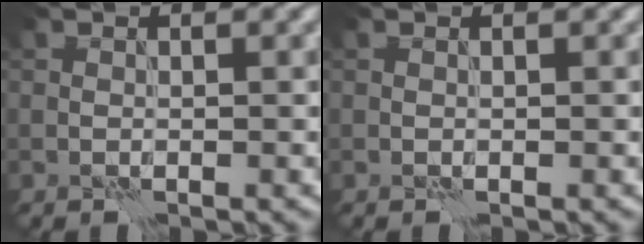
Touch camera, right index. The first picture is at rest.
{"total": 0.0}